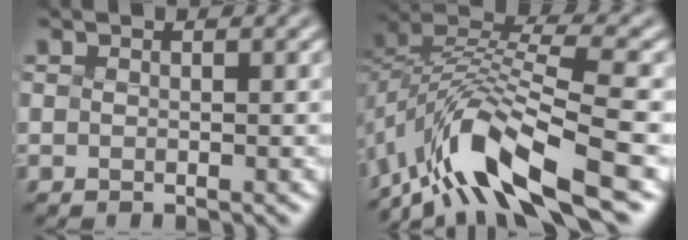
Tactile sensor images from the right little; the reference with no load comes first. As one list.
[{"total": 11.0, "force": [-5.9, 3.6, 8.6], "torque": [-0.160, 0.011, -0.114]}]